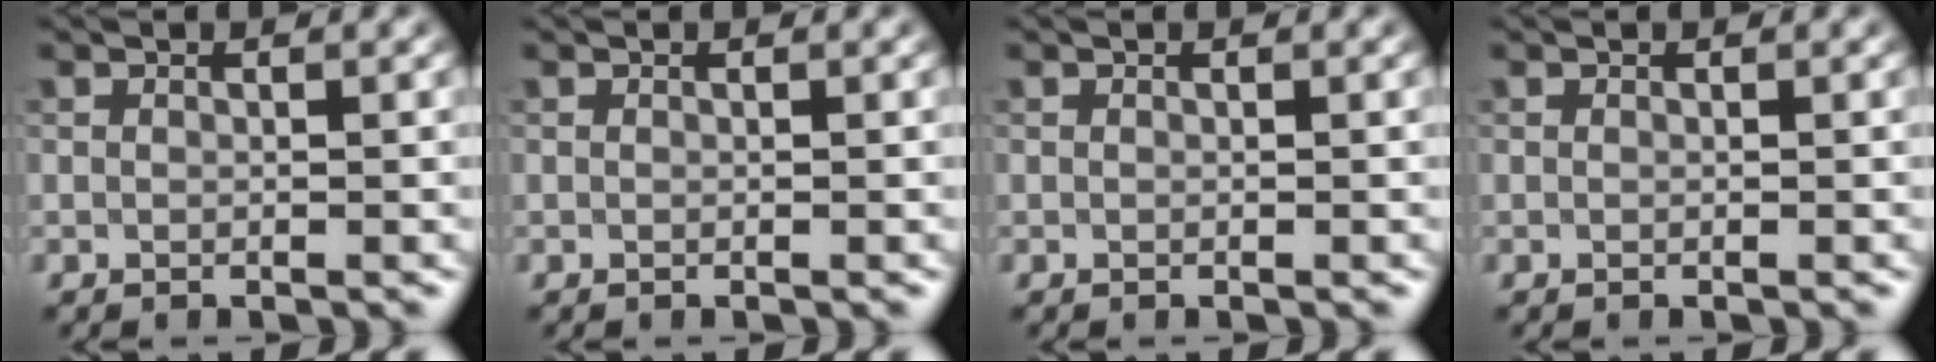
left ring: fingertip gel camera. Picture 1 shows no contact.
{"total": 0.0}
{"total": 0.0}
{"total": 0.0}